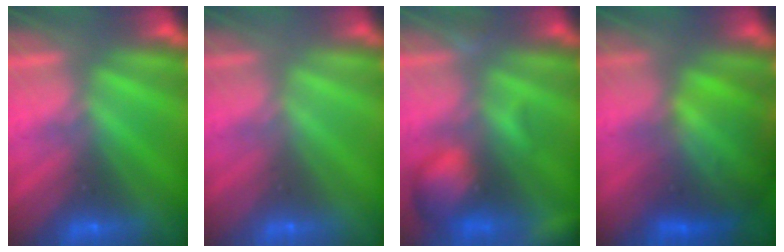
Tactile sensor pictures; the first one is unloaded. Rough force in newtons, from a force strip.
{"total": 4.5}
{"total": 7.0}
{"total": 8.1}